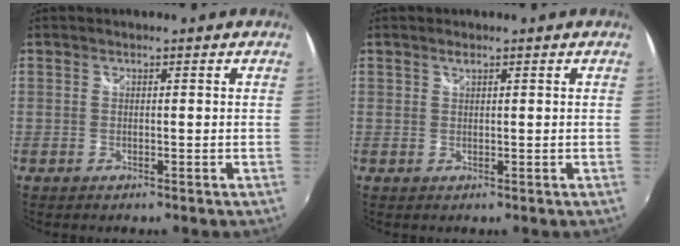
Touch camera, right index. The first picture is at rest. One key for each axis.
{"total": 0.8, "fx": 0.6, "fy": 0.3, "fz": 0.4, "tx": -0.005, "ty": 0.001, "tz": 0.010}